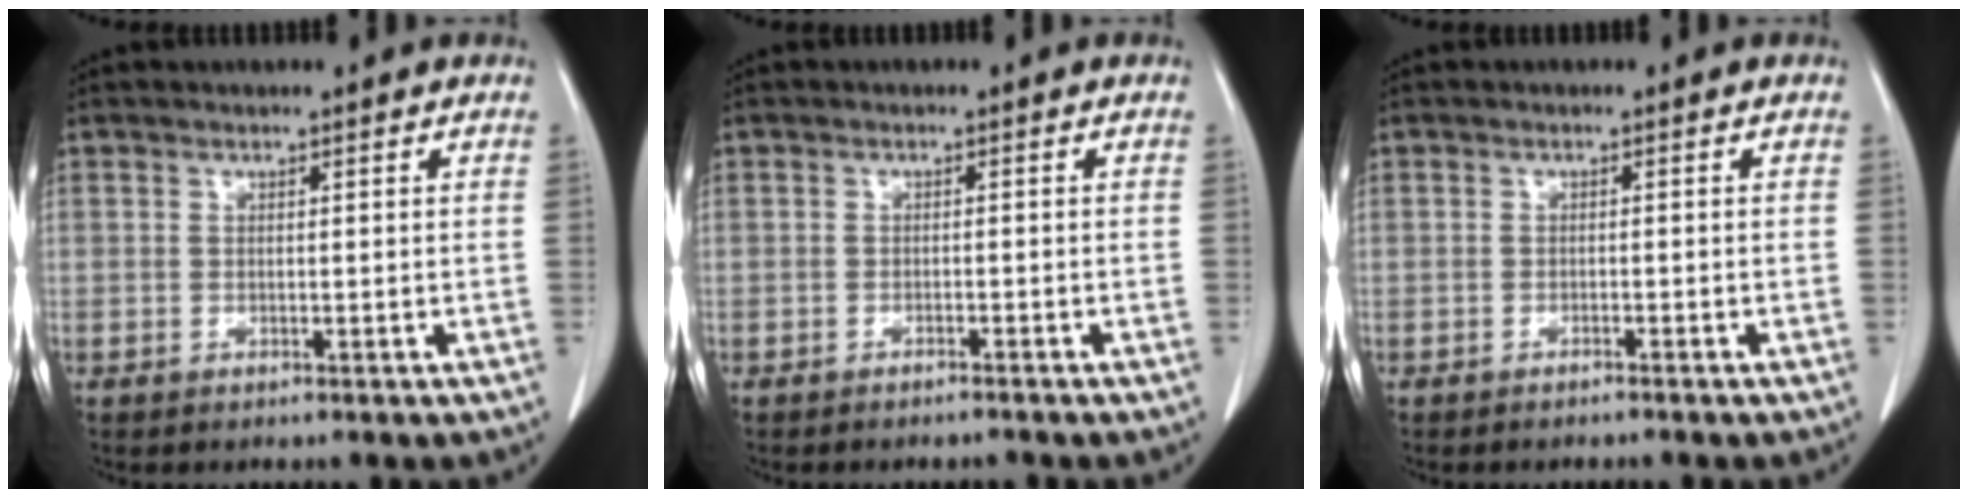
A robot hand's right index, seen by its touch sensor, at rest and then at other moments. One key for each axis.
{"total": 1.3, "fx": -1.2, "fy": 0.0, "fz": 0.3, "tx": -0.008, "ty": -0.003, "tz": -0.016}
{"total": 1.0, "fx": -0.9, "fy": -0.1, "fz": 0.3, "tx": -0.009, "ty": 0.000, "tz": -0.013}